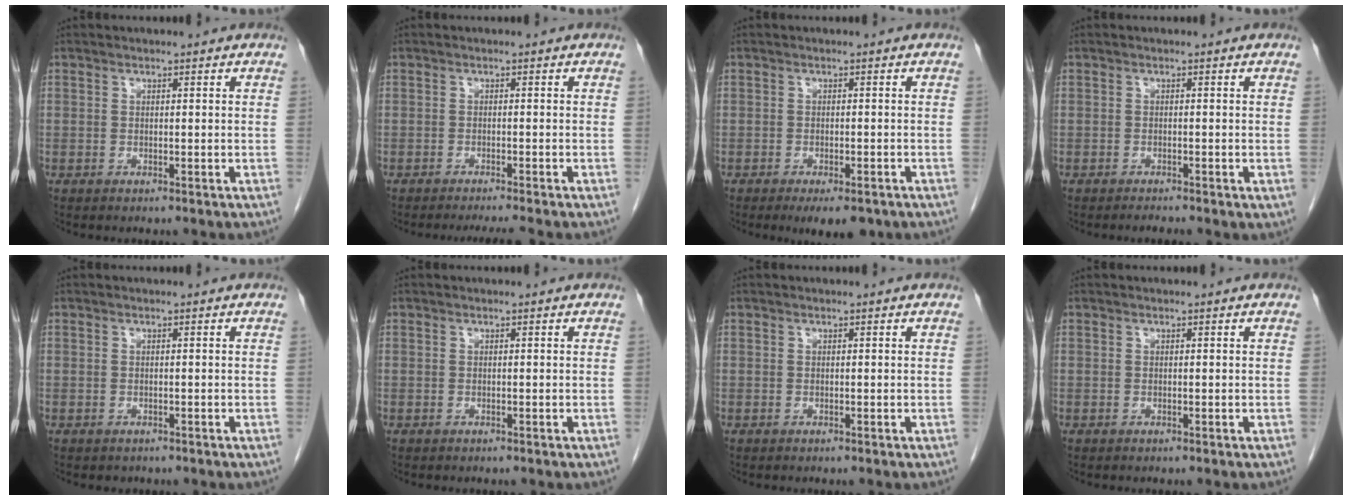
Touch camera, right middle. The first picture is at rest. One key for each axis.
{"total": 4.2, "fx": -3.7, "fy": -0.6, "fz": 1.9, "tx": -0.019, "ty": -0.009, "tz": -0.054}
{"total": 5.3, "fx": -3.6, "fy": 1.9, "fz": 3.3, "tx": -0.037, "ty": -0.004, "tz": -0.047}
{"total": 1.4, "fx": -0.9, "fy": 0.3, "fz": 1.0, "tx": -0.018, "ty": -0.003, "tz": -0.013}
{"total": 0.7, "fx": -0.5, "fy": 0.5, "fz": 0.0, "tx": -0.009, "ty": 0.002, "tz": -0.006}
{"total": 0.0}
{"total": 0.0}
{"total": 0.0}